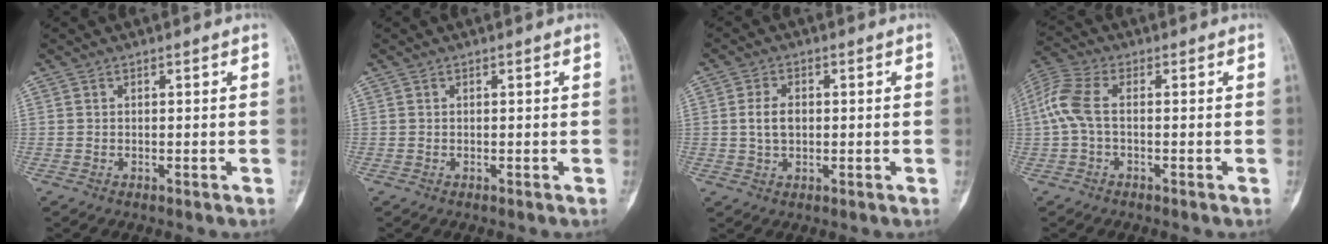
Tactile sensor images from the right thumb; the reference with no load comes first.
{"total": 0.0}
{"total": 4.3, "force": [0.2, 2.8, 3.3], "torque": [-0.058, 0.006, 0.001]}
{"total": 6.8, "force": [-0.4, 3.3, 6.0], "torque": [-0.152, 0.022, -0.017]}